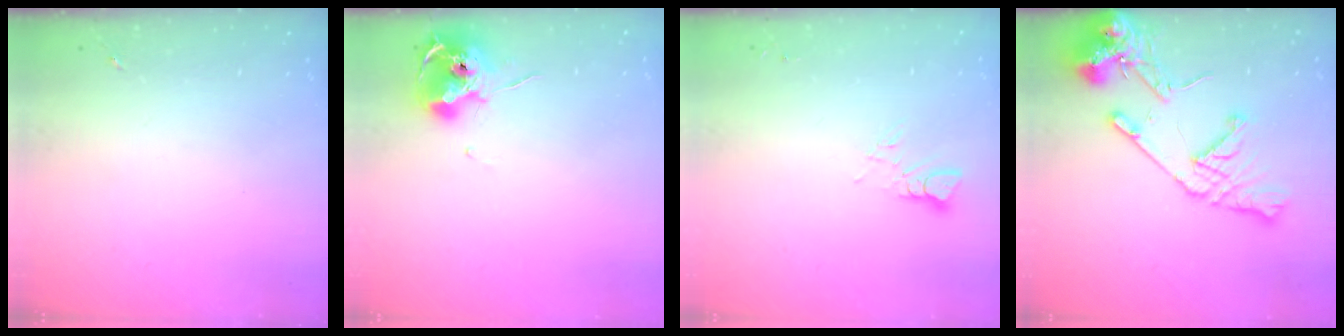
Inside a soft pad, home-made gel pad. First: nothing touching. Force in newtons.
{"total": 11.7, "press": 11.7, "slide": 0.7}
{"total": 3.2, "press": 3.2, "slide": 0.3}
{"total": 16.2, "press": 16.0, "slide": 2.5}